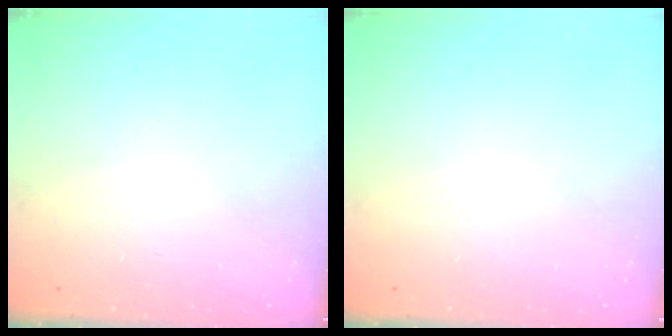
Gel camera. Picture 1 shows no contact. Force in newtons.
{"total": 0.0}